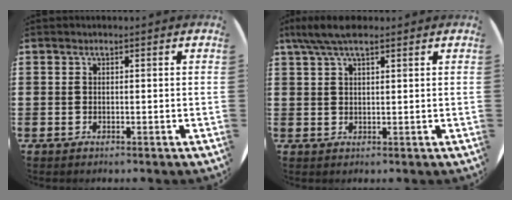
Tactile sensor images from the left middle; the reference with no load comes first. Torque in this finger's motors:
{"motor_torque": [0.99, -0.96, 0.18, 0.13]}